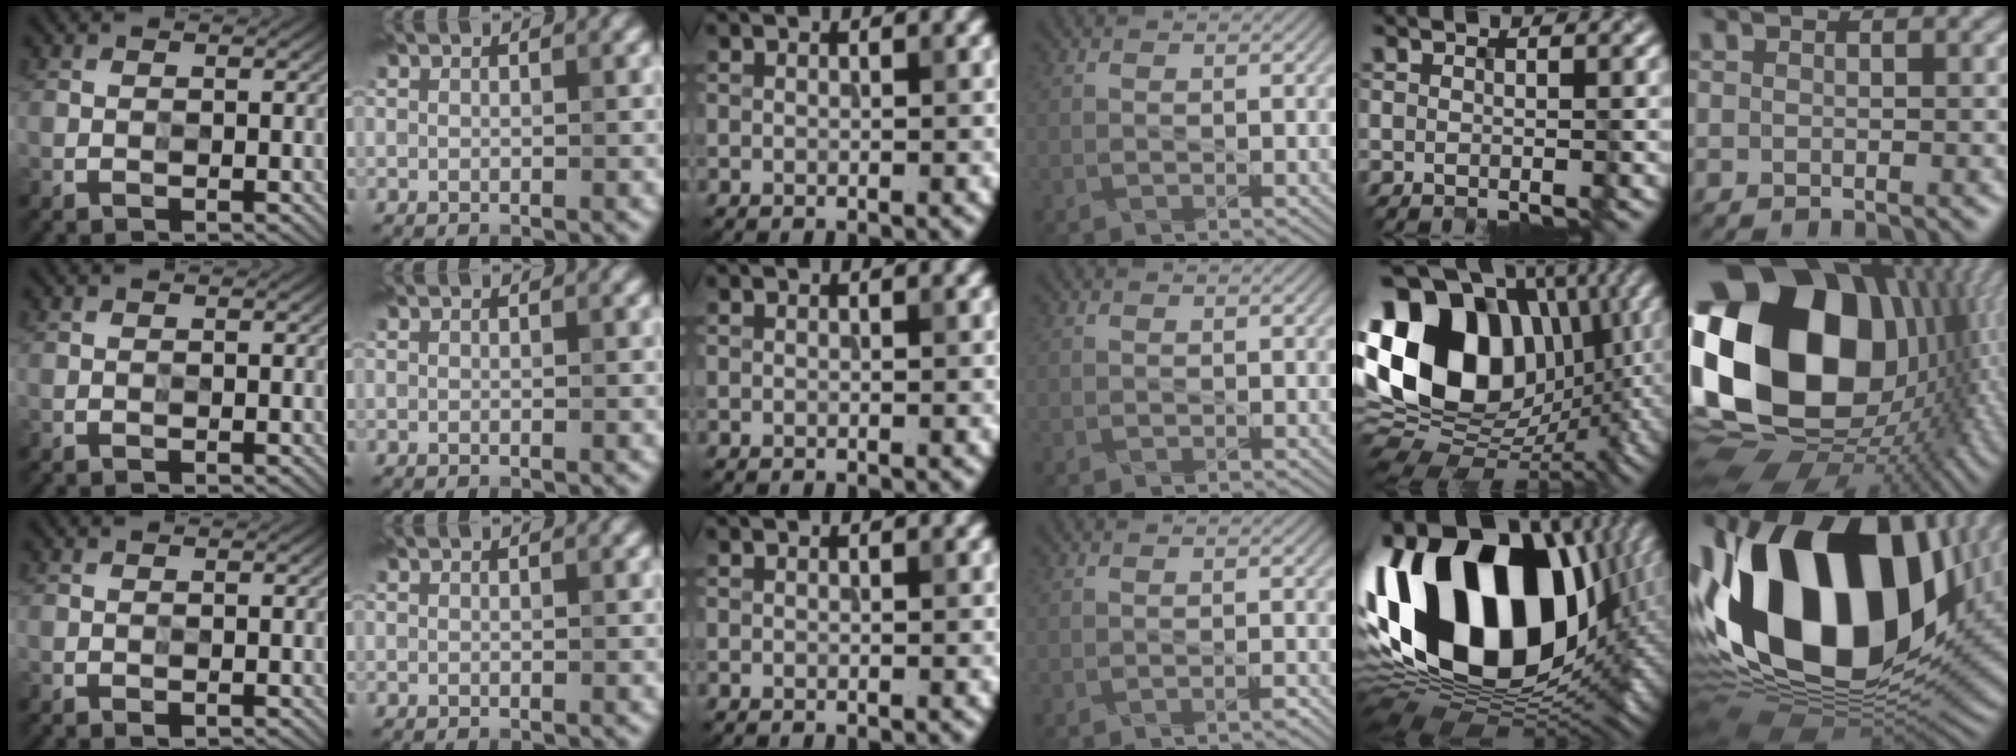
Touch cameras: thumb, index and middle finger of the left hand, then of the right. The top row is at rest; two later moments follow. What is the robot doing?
{"motion": "extract", "object": "power strip"}